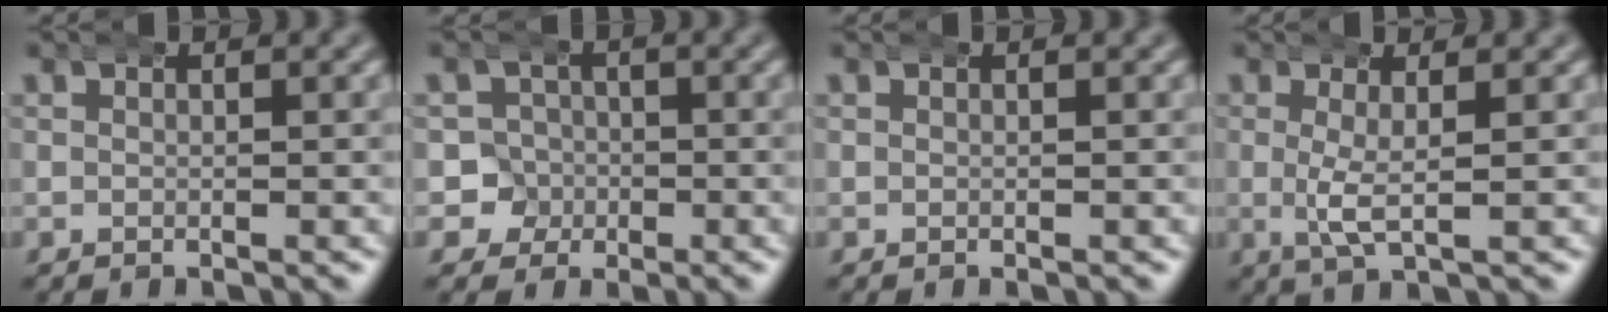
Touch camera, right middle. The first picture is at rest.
{"total": 7.8, "force": [-1.7, 7.6, 0.7], "torque": [-0.049, -0.031, -0.036]}
{"total": 0.0}
{"total": 2.4, "force": [0.5, 0.2, 2.3], "torque": [-0.058, -0.018, 0.020]}